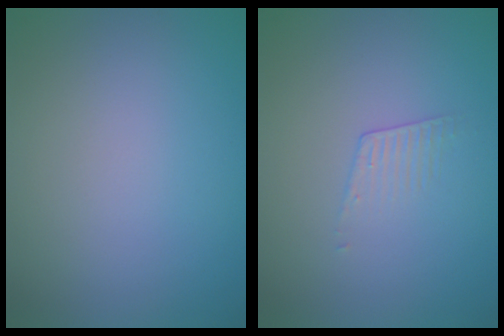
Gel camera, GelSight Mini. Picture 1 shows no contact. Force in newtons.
{"total": 1.1, "press": 0.2, "slide": 1.1}